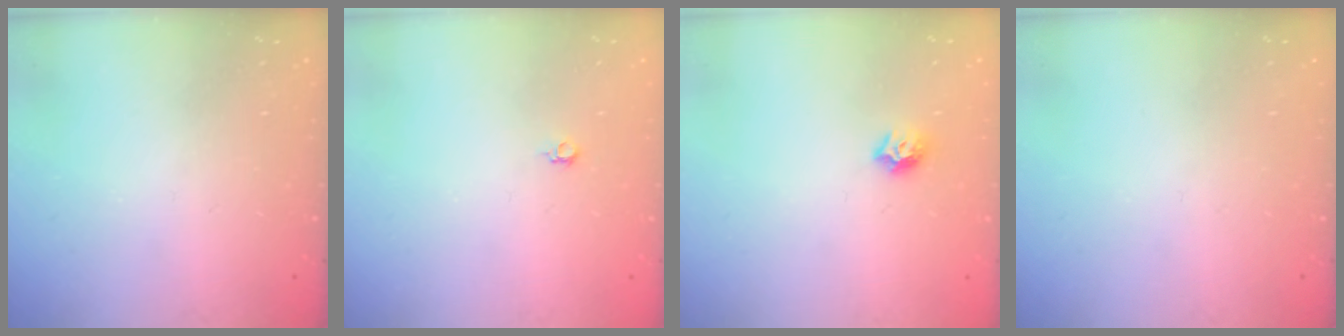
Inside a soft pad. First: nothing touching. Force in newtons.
{"total": 3.5, "press": 3.4, "slide": 0.6}
{"total": 6.4, "press": 6.4, "slide": 0.8}
{"total": 0.0}